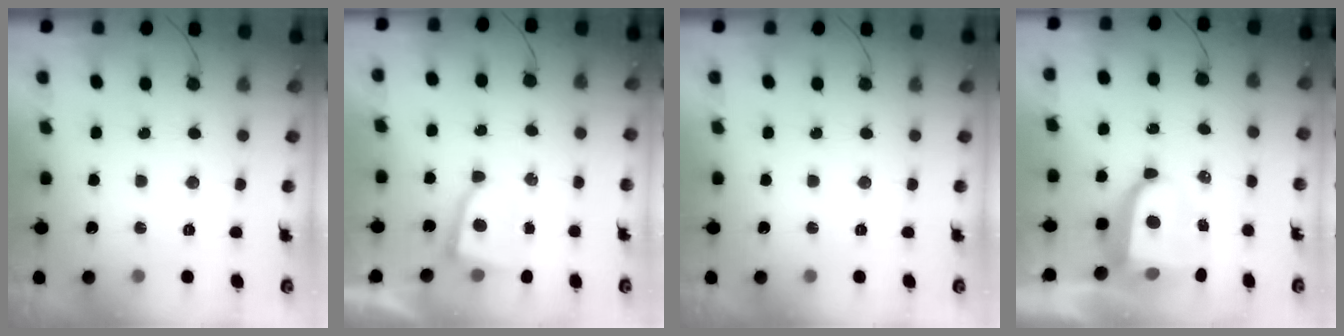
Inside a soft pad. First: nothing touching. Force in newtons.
{"total": 4.2, "press": 4.1, "slide": 0.5}
{"total": 0.0}
{"total": 7.5, "press": 7.5, "slide": 1.1}